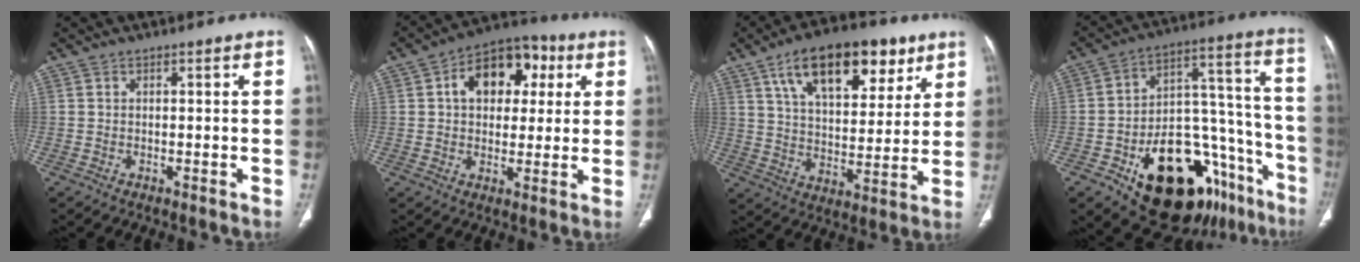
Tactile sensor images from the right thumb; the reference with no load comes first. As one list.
[{"total": 13.8, "force": [3.8, 9.4, 9.4], "torque": [-0.098, 0.016, 0.050]}, {"total": 21.2, "force": [11.4, 10.6, 14.4], "torque": [-0.190, -0.023, 0.190]}, {"total": 28.6, "force": [-14.4, 15.3, 19.4], "torque": [-0.204, 0.107, -0.203]}]